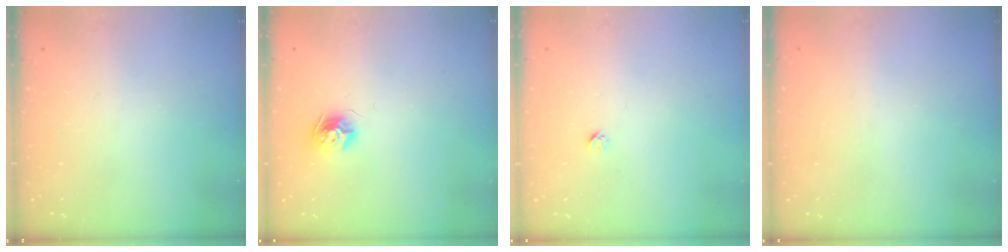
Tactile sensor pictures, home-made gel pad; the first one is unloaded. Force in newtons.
{"total": 8.7, "press": 8.7, "slide": 0.0}
{"total": 1.9, "press": 1.9, "slide": 0.1}
{"total": 0.9, "press": 0.9, "slide": 0.1}